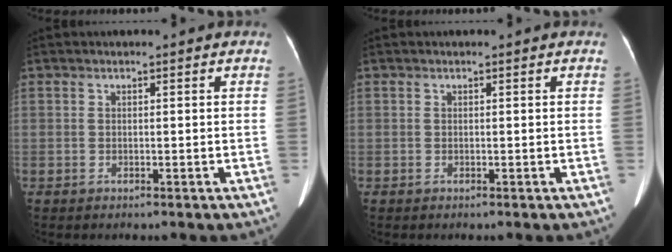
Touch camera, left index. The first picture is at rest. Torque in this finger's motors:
{"motor_torque": [0.01, 0.03, 0.00, 0.00]}